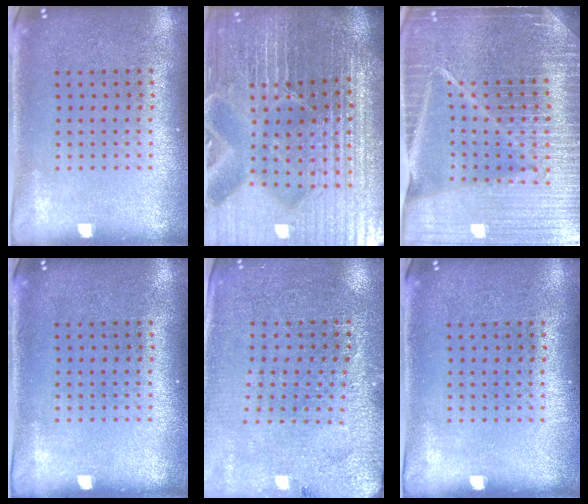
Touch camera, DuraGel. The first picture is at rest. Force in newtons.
{"total": 5.9, "press": 5.4, "slide": 2.4}
{"total": 6.4, "press": 5.6, "slide": 3.2}
{"total": 0.0}
{"total": 2.7, "press": 2.7, "slide": 0.3}
{"total": 0.0}